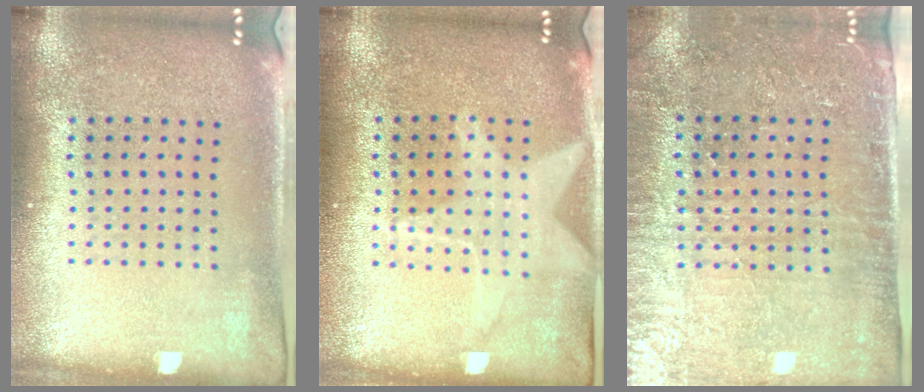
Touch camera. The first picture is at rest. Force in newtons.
{"total": 0.6, "press": 0.5, "slide": 0.2}
{"total": 3.3, "press": 3.0, "slide": 1.3}